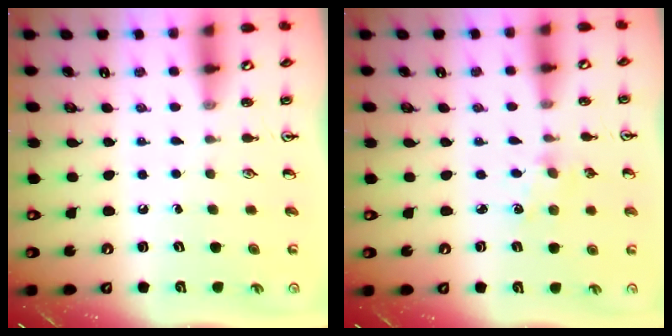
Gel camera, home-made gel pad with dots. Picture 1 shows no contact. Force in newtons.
{"total": 1.9, "press": 1.8, "slide": 0.3}